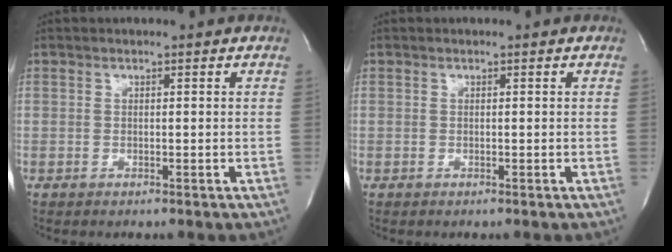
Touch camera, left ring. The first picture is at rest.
{"total": 0.0}